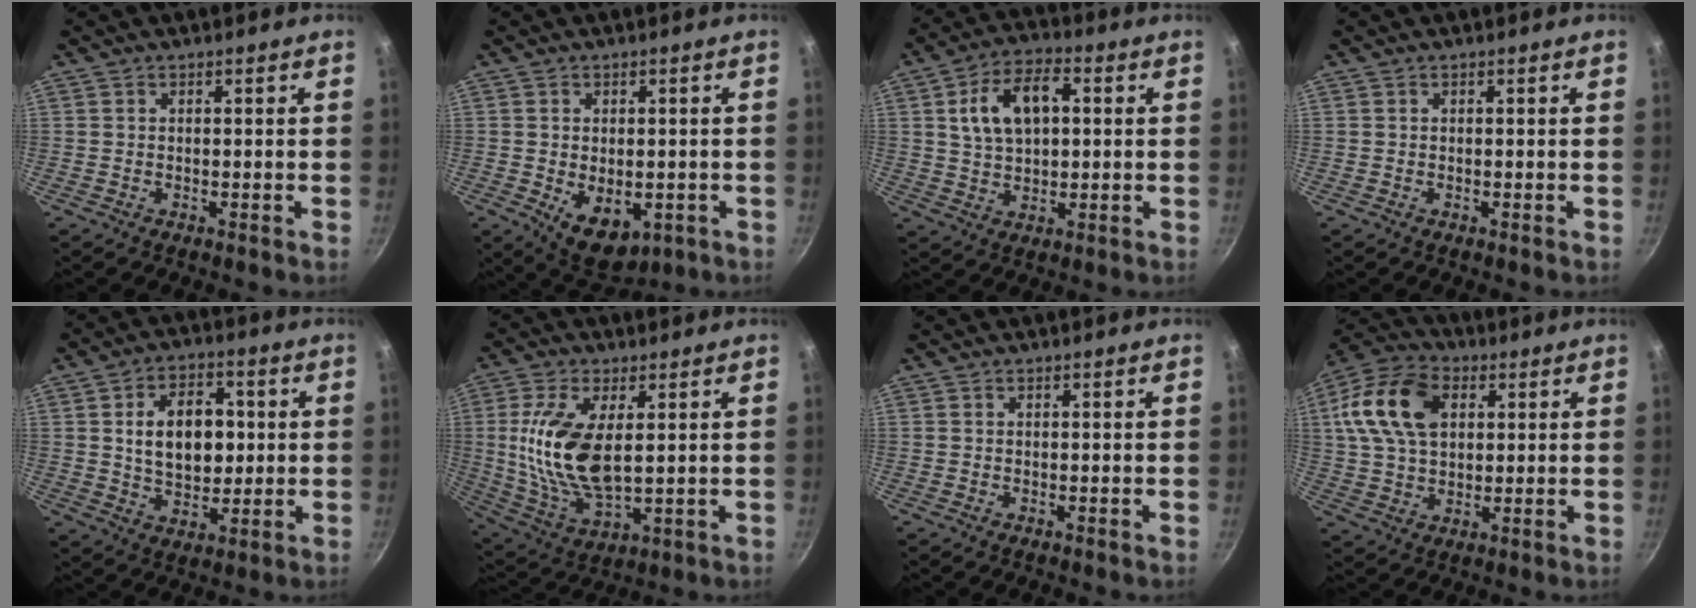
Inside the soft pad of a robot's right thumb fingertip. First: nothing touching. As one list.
[{"total": 8.8, "force": [-1.9, 5.7, 6.5], "torque": [-0.077, -0.009, -0.009]}, {"total": 11.8, "force": [2.4, 7.2, 9.0], "torque": [-0.141, 0.016, 0.039]}, {"total": 0.0}, {"total": 12.7, "force": [1.6, 8.5, 9.3], "torque": [-0.115, 0.002, 0.027]}, {"total": 15.3, "force": [2.4, 7.4, 13.2], "torque": [-0.261, -0.016, 0.054]}, {"total": 0.0}, {"total": 16.4, "force": [4.3, 11.0, 11.4], "torque": [-0.199, 0.013, 0.068]}]